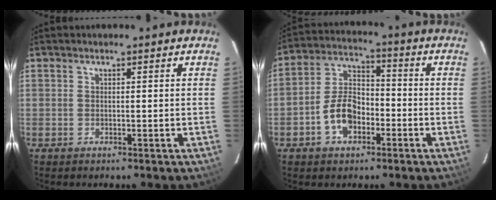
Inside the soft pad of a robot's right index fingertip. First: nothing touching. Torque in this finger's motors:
{"motor_torque": [1.62, -0.28, 0.28, 0.05]}